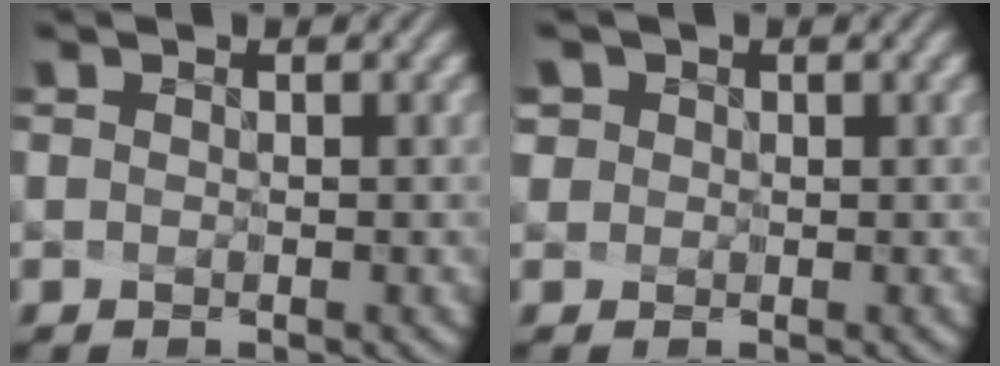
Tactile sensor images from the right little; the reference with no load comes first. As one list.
[{"total": 5.0, "force": [2.9, 3.6, 2.1], "torque": [-0.047, 0.012, 0.041]}]